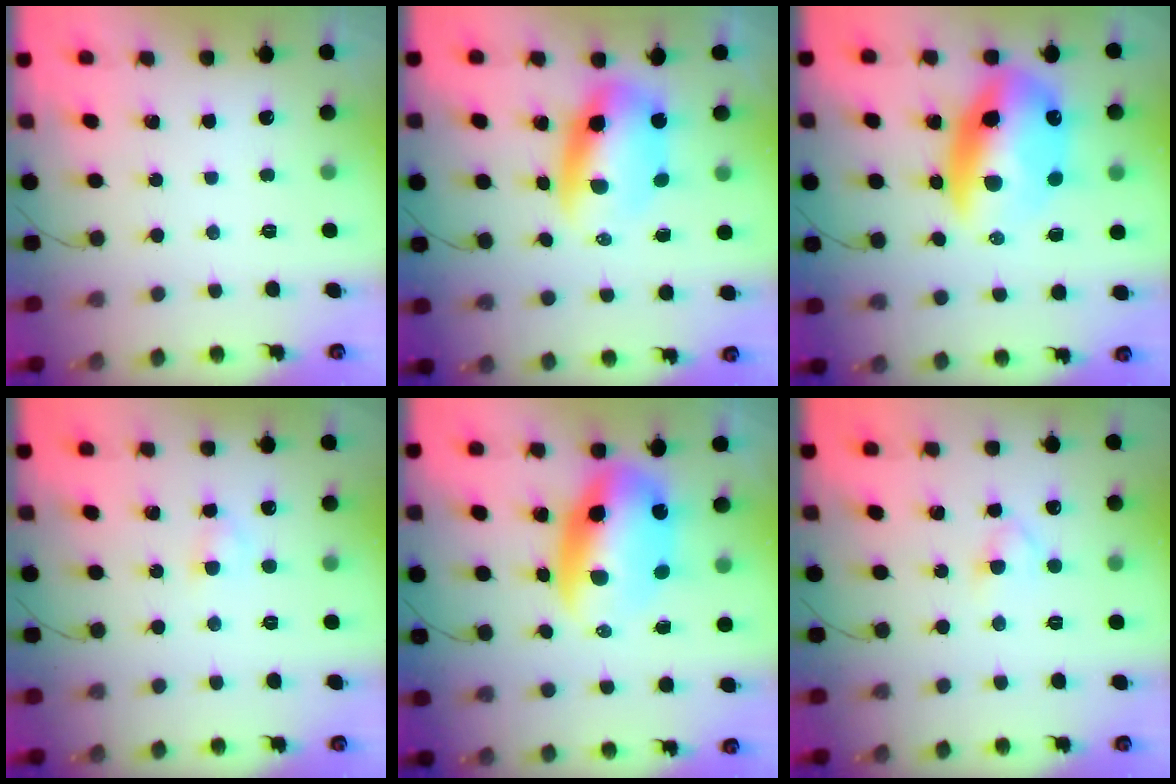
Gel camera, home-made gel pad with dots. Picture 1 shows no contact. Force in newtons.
{"total": 9.2, "press": 8.9, "slide": 2.3}
{"total": 16.6, "press": 16.2, "slide": 3.6}
{"total": 2.6, "press": 2.4, "slide": 1.1}
{"total": 12.6, "press": 12.3, "slide": 2.8}
{"total": 2.5, "press": 2.3, "slide": 1.1}